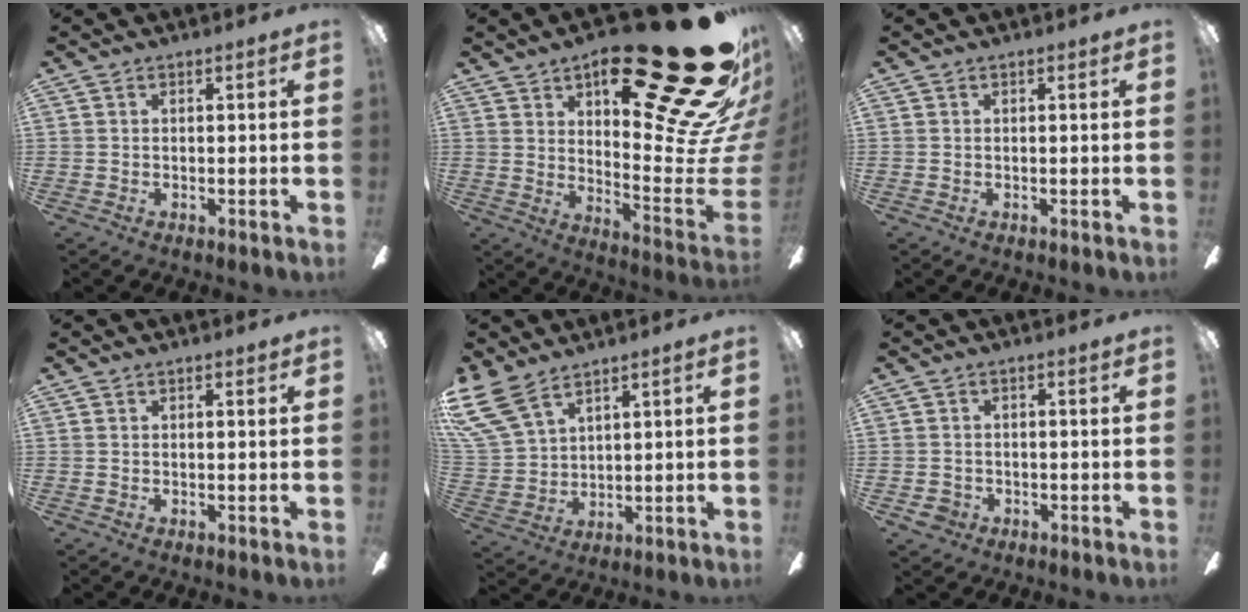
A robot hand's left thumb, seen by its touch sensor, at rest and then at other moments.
{"total": 35.3, "force": [20.5, 11.4, 26.4], "torque": [-0.290, -0.157, 0.351]}
{"total": 0.0}
{"total": 0.6, "force": [0.5, 0.1, 0.3], "torque": [-0.001, -0.001, 0.006]}
{"total": 12.7, "force": [8.8, 6.2, 6.7], "torque": [-0.171, -0.034, 0.172]}
{"total": 2.7, "force": [-1.2, 2.3, 0.6], "torque": [-0.015, 0.003, -0.024]}